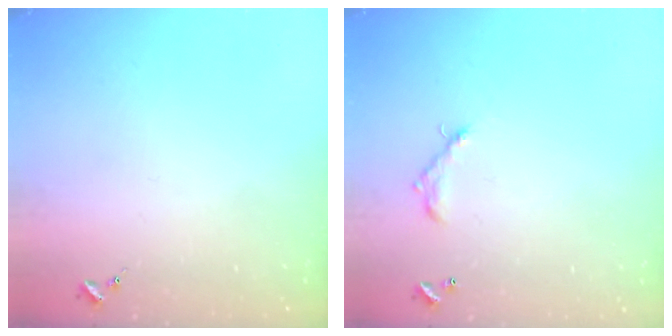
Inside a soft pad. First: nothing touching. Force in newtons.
{"total": 5.8, "press": 5.8, "slide": 0.3}